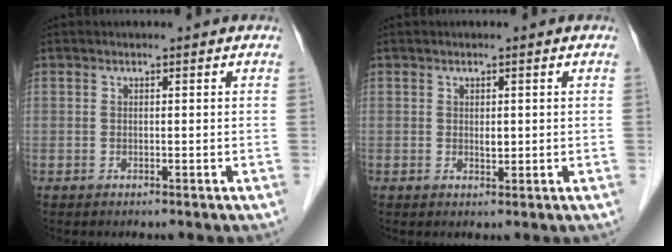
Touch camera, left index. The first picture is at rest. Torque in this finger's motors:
{"motor_torque": [0.05, 0.06, -0.01, 0.00]}